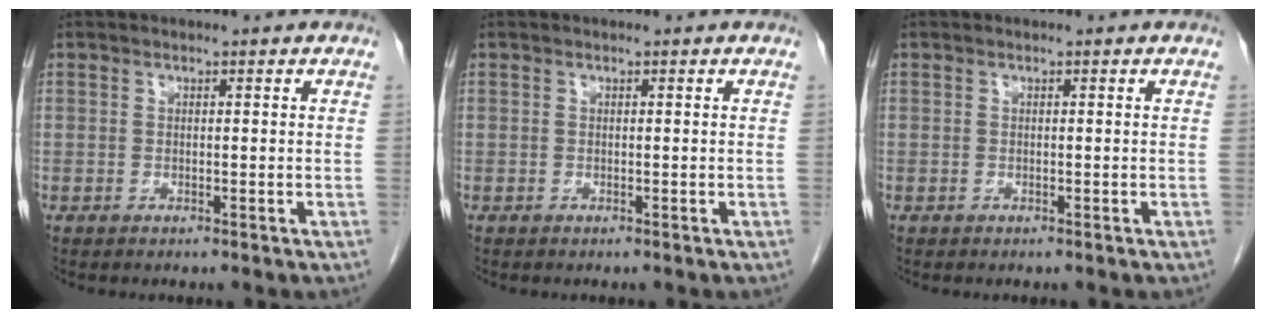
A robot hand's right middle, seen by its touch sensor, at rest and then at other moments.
{"total": 0.0}
{"total": 0.0}